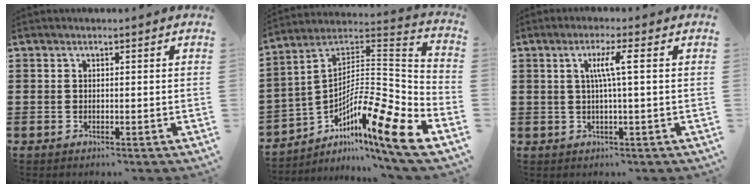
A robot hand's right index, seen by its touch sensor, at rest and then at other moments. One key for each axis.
{"total": 12.8, "fx": -7.8, "fy": 1.8, "fz": 9.9, "tx": -0.152, "ty": -0.016, "tz": -0.154}
{"total": 4.3, "fx": 0.7, "fy": -0.1, "fz": 4.2, "tx": -0.082, "ty": 0.000, "tz": 0.006}